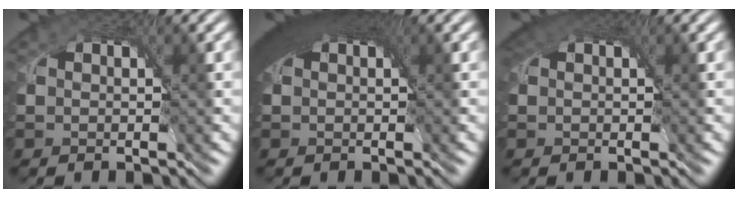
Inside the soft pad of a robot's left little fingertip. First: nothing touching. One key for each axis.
{"total": 7.0, "fx": 2.9, "fy": 3.3, "fz": 5.5, "tx": -0.084, "ty": 0.018, "tz": 0.031}
{"total": 3.6, "fx": 1.8, "fy": 2.1, "fz": 2.2, "tx": -0.042, "ty": 0.008, "tz": 0.021}